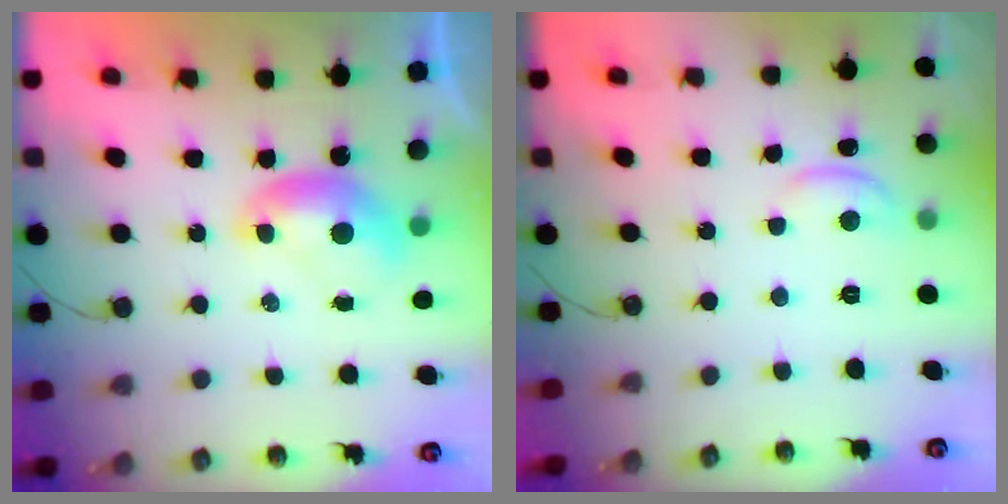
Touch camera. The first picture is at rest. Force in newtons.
{"total": 1.0, "press": 0.9, "slide": 0.4}